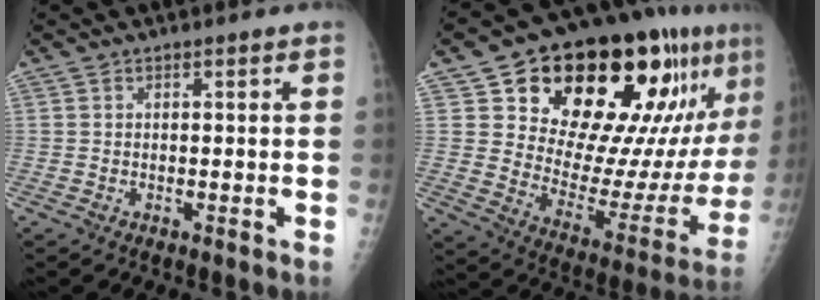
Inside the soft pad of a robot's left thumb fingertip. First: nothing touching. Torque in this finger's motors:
{"motor_torque": [0.59, 0.77, 1.38, -1.40, 0.19]}